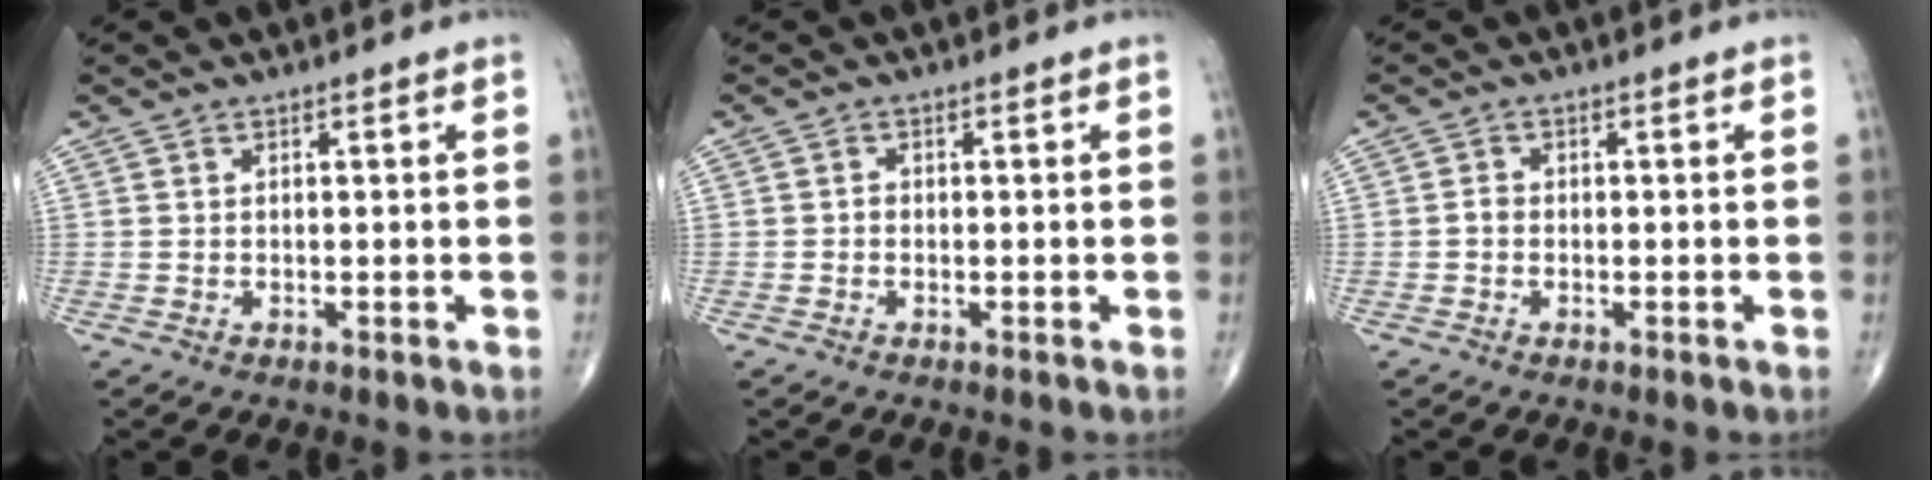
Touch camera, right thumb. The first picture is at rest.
{"total": 0.9, "force": [-0.3, 0.7, 0.4], "torque": [-0.002, 0.003, -0.008]}
{"total": 1.3, "force": [-0.4, 1.0, 0.7], "torque": [-0.007, 0.003, -0.009]}